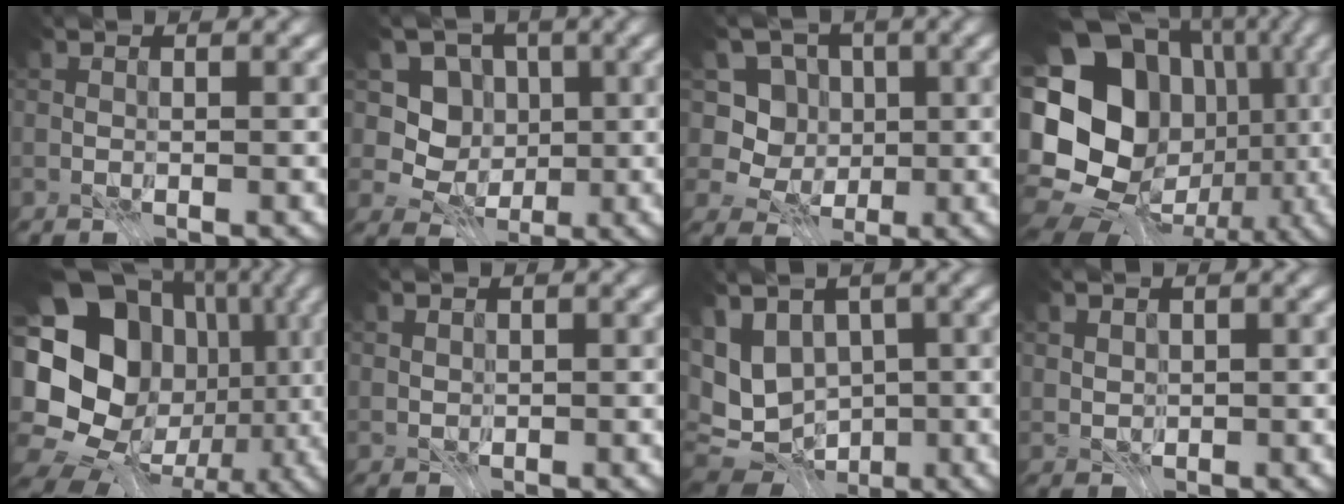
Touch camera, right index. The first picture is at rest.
{"total": 5.0, "force": [0.1, 4.6, 1.9], "torque": [-0.017, -0.004, -0.025]}
{"total": 5.9, "force": [-0.2, 5.5, 2.1], "torque": [-0.028, 0.012, -0.037]}
{"total": 20.9, "force": [-0.1, 17.6, 11.3], "torque": [-0.212, 0.015, -0.014]}
{"total": 19.7, "force": [1.3, 16.3, 11.0], "torque": [-0.204, 0.012, 0.022]}
{"total": 0.9, "force": [0.5, 0.7, 0.4], "torque": [-0.011, -0.001, 0.014]}
{"total": 8.1, "force": [0.5, 5.6, 5.9], "torque": [-0.117, 0.009, 0.019]}
{"total": 1.6, "force": [0.8, 1.2, 0.7], "torque": [-0.019, -0.005, 0.027]}